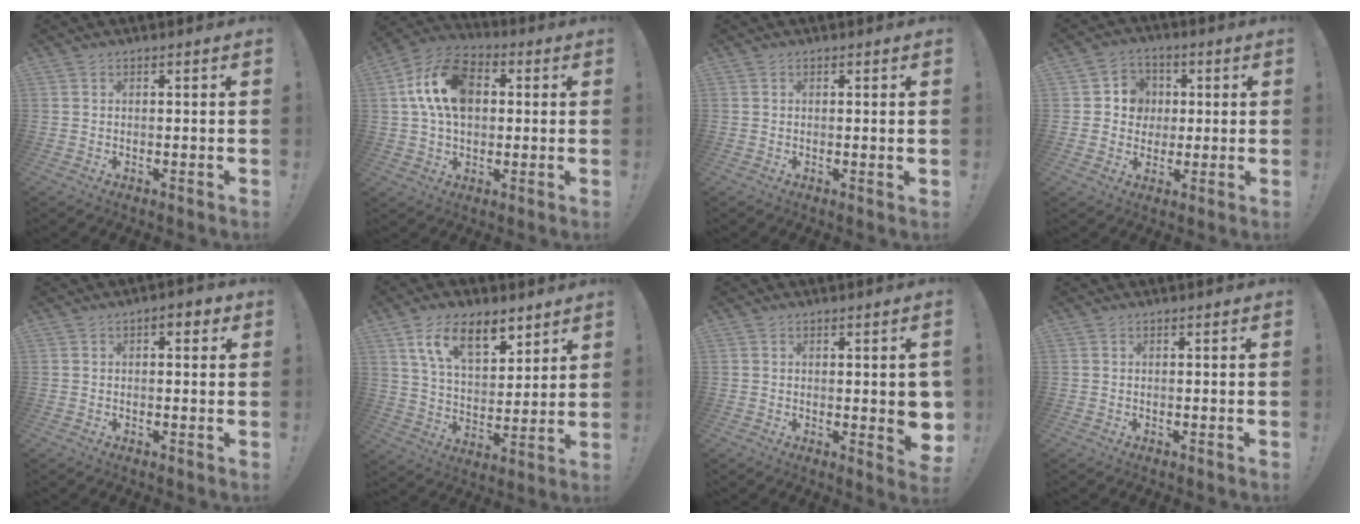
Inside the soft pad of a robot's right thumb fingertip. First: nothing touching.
{"total": 16.3, "force": [3.7, 11.0, 11.4], "torque": [-0.194, 0.006, 0.071]}
{"total": 0.9, "force": [0.5, -0.2, 0.7], "torque": [0.002, -0.006, 0.004]}
{"total": 8.2, "force": [0.8, 7.9, 2.2], "torque": [-0.027, 0.002, 0.022]}
{"total": 3.0, "force": [0.7, 1.6, 2.4], "torque": [-0.022, 0.003, 0.006]}
{"total": 14.5, "force": [8.8, 7.5, 8.8], "torque": [-0.146, -0.036, 0.161]}
{"total": 4.8, "force": [0.5, 2.0, 4.3], "torque": [-0.038, -0.009, 0.014]}
{"total": 0.0}